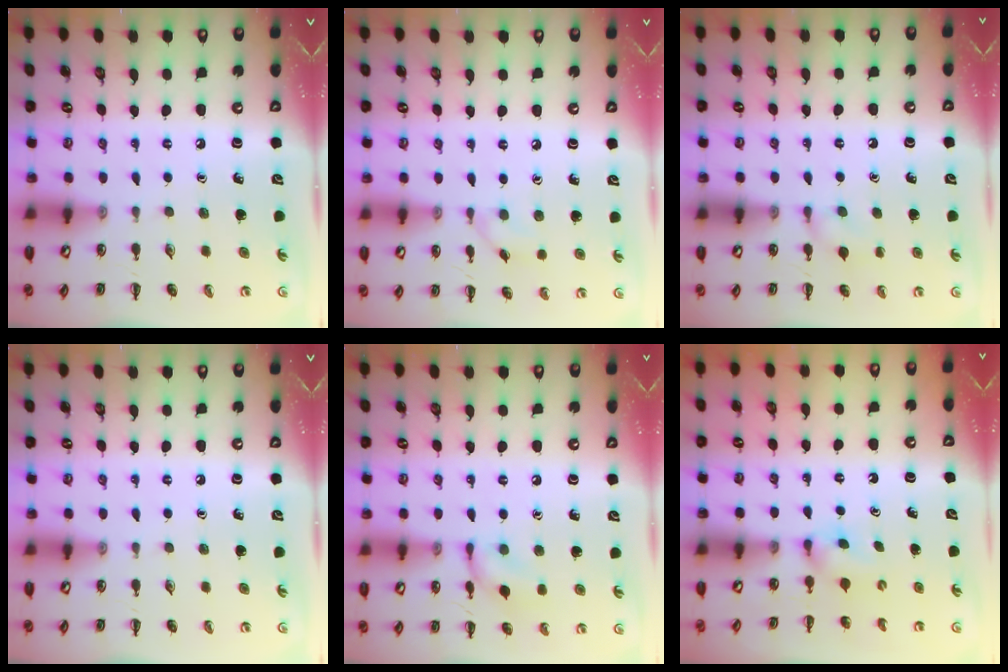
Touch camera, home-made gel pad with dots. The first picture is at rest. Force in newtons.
{"total": 3.9, "press": 3.6, "slide": 1.6}
{"total": 6.0, "press": 5.8, "slide": 1.6}
{"total": 0.0}
{"total": 8.4, "press": 8.3, "slide": 0.5}
{"total": 2.4, "press": 2.3, "slide": 0.9}